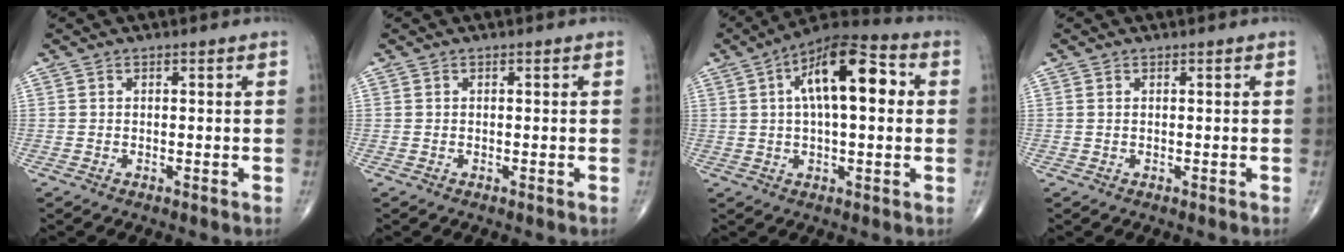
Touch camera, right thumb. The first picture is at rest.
{"total": 0.0}
{"total": 16.2, "force": [3.5, 6.6, 14.4], "torque": [-0.217, 0.025, 0.047]}
{"total": 0.0}